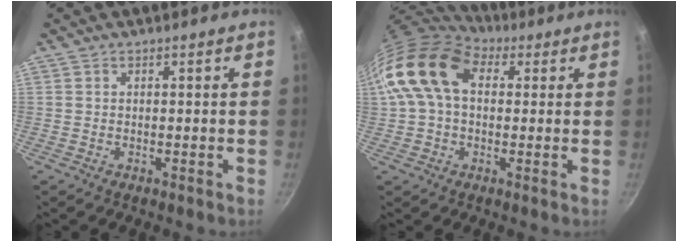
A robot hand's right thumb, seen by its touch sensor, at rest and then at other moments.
{"total": 15.0, "force": [3.4, 10.1, 10.5], "torque": [-0.176, 0.020, 0.045]}